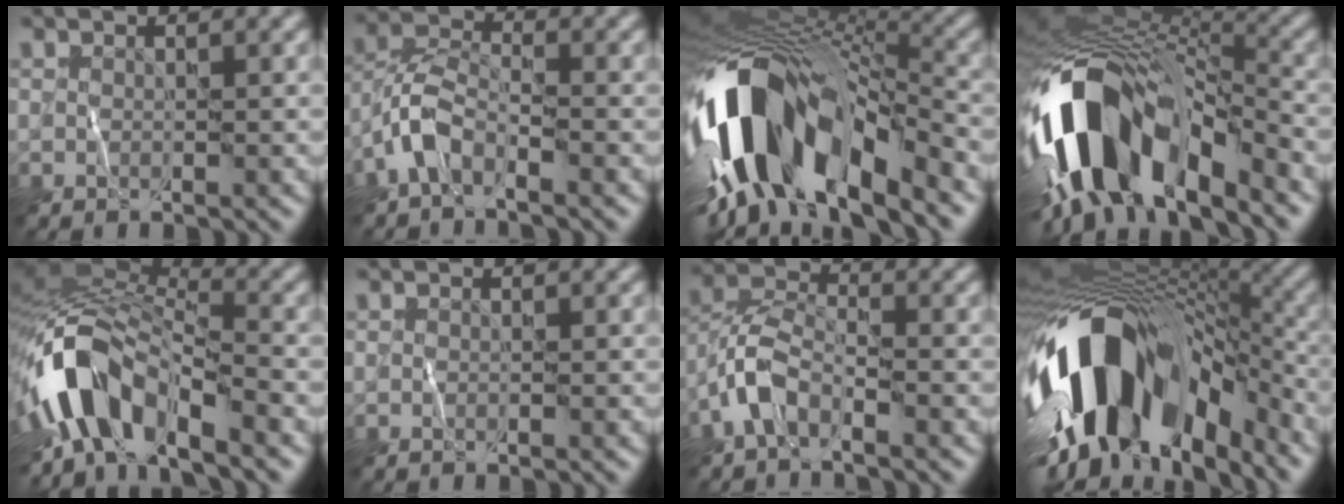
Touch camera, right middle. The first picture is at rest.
{"total": 3.3, "force": [-2.3, 1.3, 2.0], "torque": [-0.038, 0.011, -0.058]}
{"total": 15.5, "force": [-4.9, 7.2, 12.9], "torque": [-0.230, 0.004, -0.087]}
{"total": 14.6, "force": [-6.5, 7.3, 10.8], "torque": [-0.201, 0.012, -0.118]}
{"total": 9.7, "force": [-4.8, 4.5, 7.1], "torque": [-0.125, 0.012, -0.099]}
{"total": 0.0}
{"total": 3.6, "force": [-2.3, 1.6, 2.2], "torque": [-0.041, 0.012, -0.060]}
{"total": 15.7, "force": [-6.3, 8.1, 11.9], "torque": [-0.203, -0.005, -0.102]}